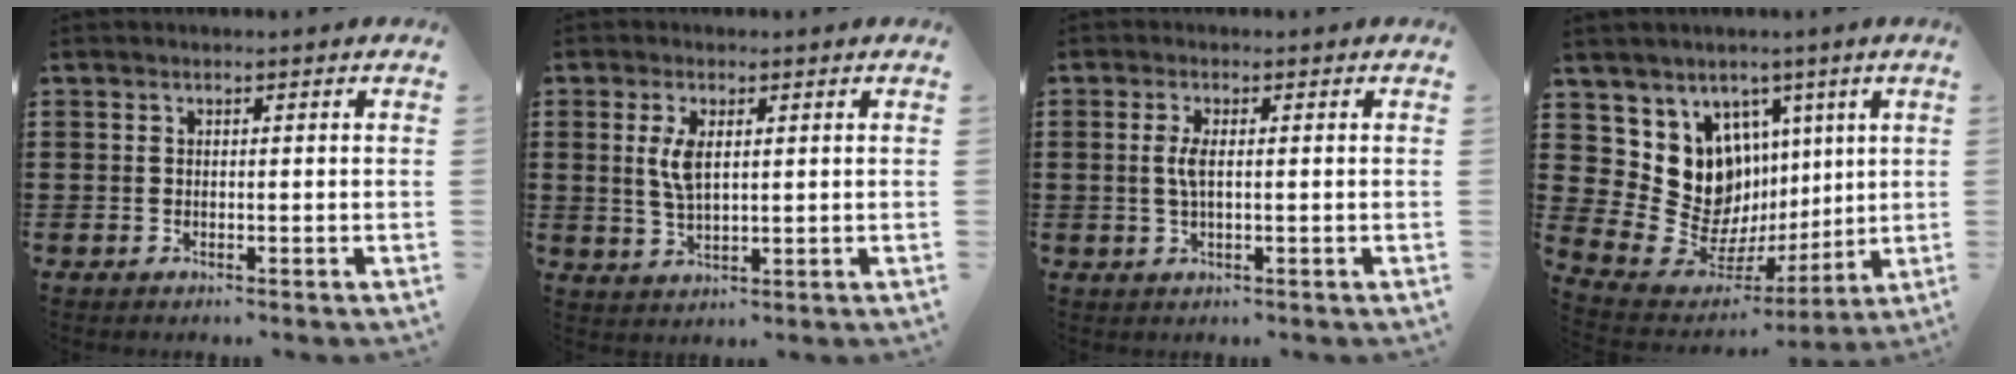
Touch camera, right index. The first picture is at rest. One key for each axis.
{"total": 4.6, "fx": 1.1, "fy": 1.9, "fz": 4.0, "tx": -0.093, "ty": 0.004, "tz": 0.015}
{"total": 3.0, "fx": 0.1, "fy": 0.8, "fz": 2.9, "tx": -0.070, "ty": -0.006, "tz": -0.004}
{"total": 12.5, "fx": 3.2, "fy": 11.4, "fz": 4.0, "tx": -0.106, "ty": -0.040, "tz": 0.074}